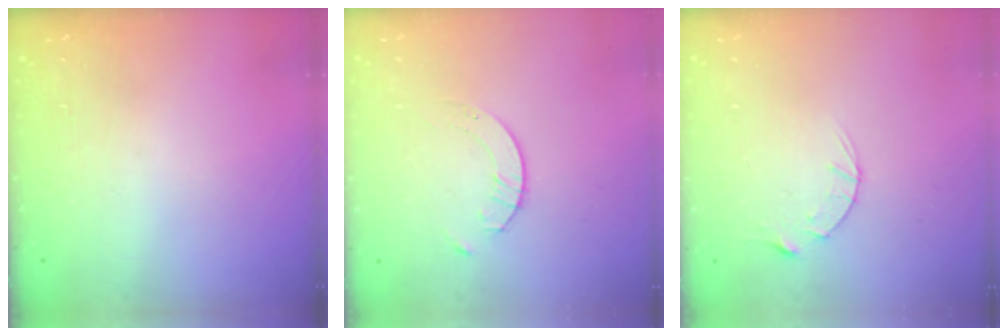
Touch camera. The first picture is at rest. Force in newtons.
{"total": 1.7, "press": 1.7, "slide": 0.2}
{"total": 4.5, "press": 4.5, "slide": 0.3}